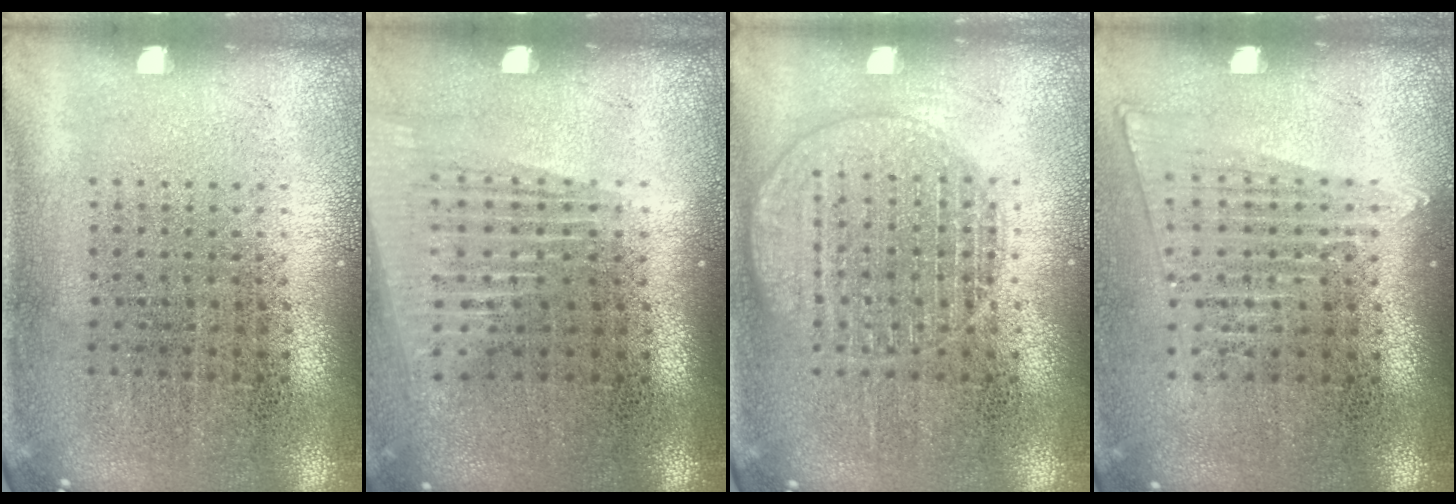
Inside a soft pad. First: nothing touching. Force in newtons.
{"total": 1.5, "press": 1.3, "slide": 0.8}
{"total": 2.6, "press": 2.6, "slide": 0.4}
{"total": 1.4, "press": 1.3, "slide": 0.6}